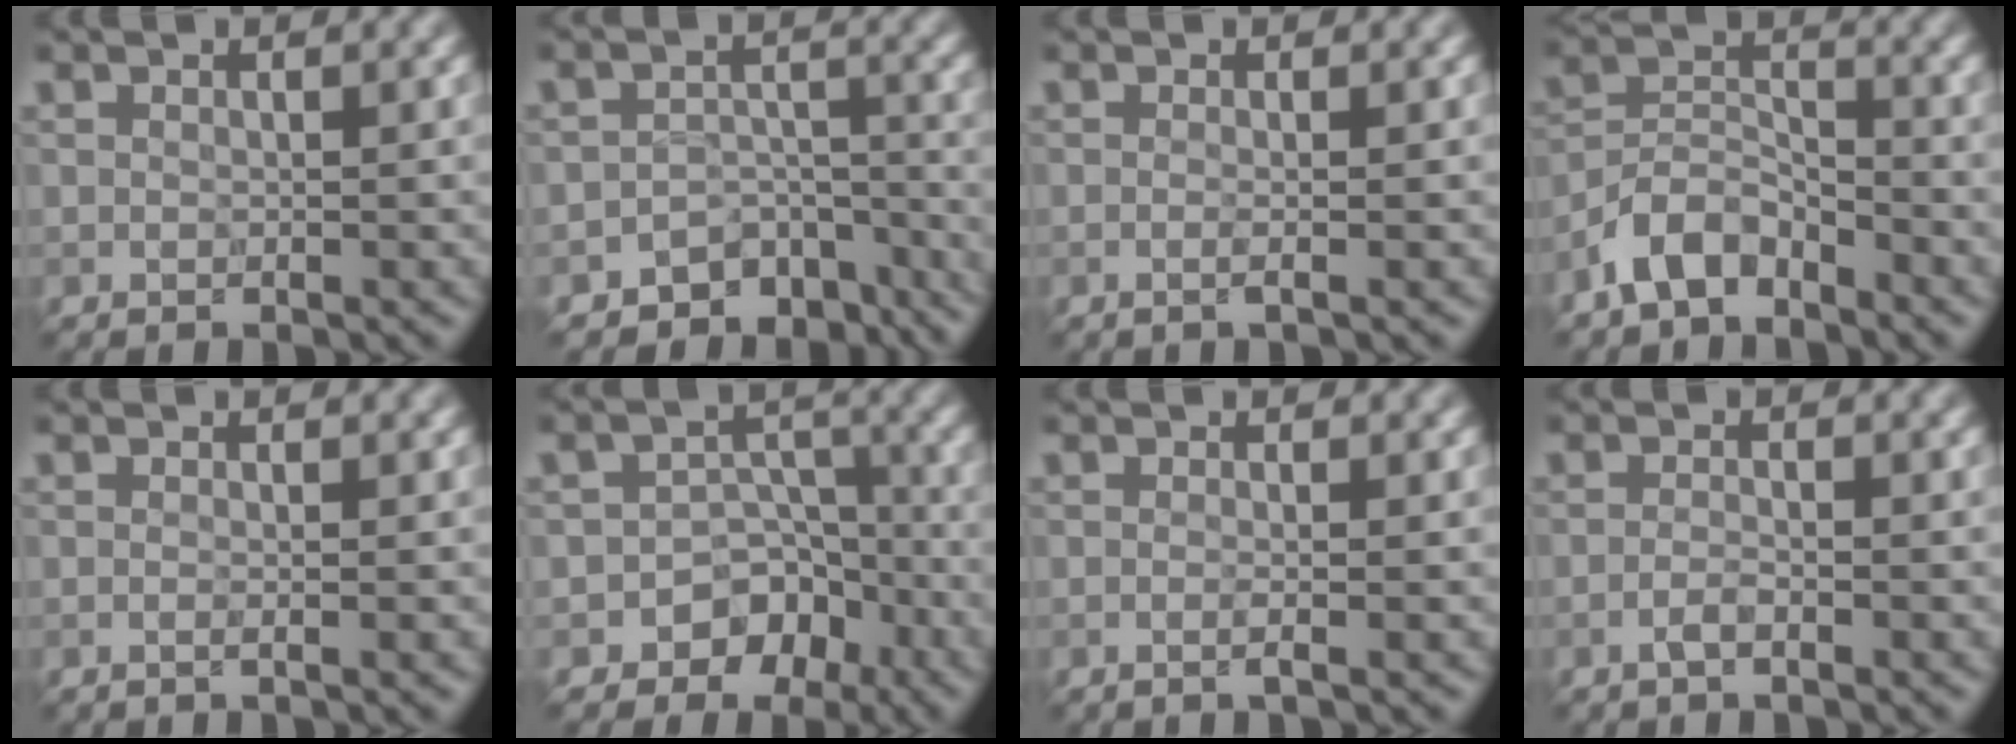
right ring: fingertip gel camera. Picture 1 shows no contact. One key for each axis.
{"total": 5.5, "fx": -4.4, "fy": 3.1, "fz": 1.1, "tx": 0.003, "ty": 0.000, "tz": -0.060}
{"total": 1.2, "fx": 0.0, "fy": 0.5, "fz": 1.1, "tx": -0.001, "ty": -0.006, "tz": -0.017}
{"total": 4.3, "fx": -3.4, "fy": 2.0, "fz": 1.8, "tx": -0.031, "ty": 0.008, "tz": -0.075}
{"total": 1.1, "fx": 0.2, "fy": 0.6, "fz": 1.0, "tx": 0.000, "ty": -0.006, "tz": -0.015}
{"total": 6.4, "fx": -4.0, "fy": 4.9, "fz": 1.1, "tx": 0.028, "ty": 0.011, "tz": -0.072}
{"total": 1.0, "fx": -0.1, "fy": 0.3, "fz": 0.9, "tx": -0.008, "ty": -0.004, "tz": -0.014}
{"total": 1.0, "fx": -0.7, "fy": 0.2, "fz": 0.7, "tx": -0.014, "ty": 0.005, "tz": -0.016}